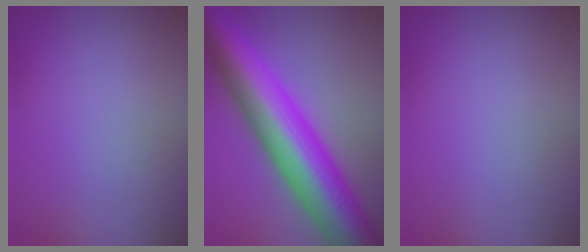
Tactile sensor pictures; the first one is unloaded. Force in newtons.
{"total": 13.1, "press": 13.1, "slide": 0.2}
{"total": 0.0}